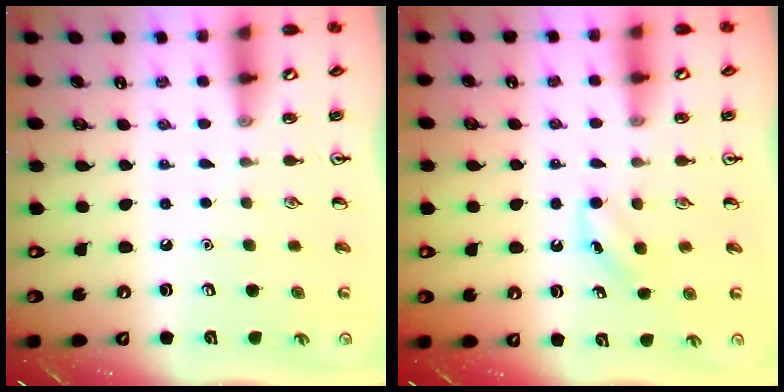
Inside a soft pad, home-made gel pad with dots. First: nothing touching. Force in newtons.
{"total": 3.9, "press": 3.6, "slide": 1.5}